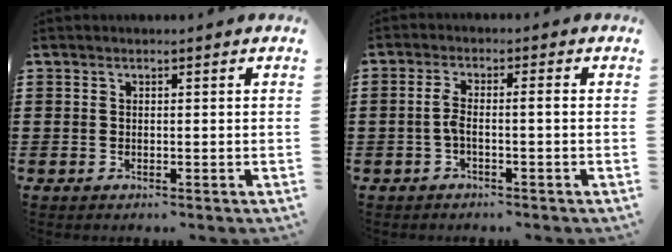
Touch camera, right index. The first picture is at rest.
{"total": 3.0, "force": [-0.8, 0.3, 2.9], "torque": [-0.068, -0.005, -0.022]}